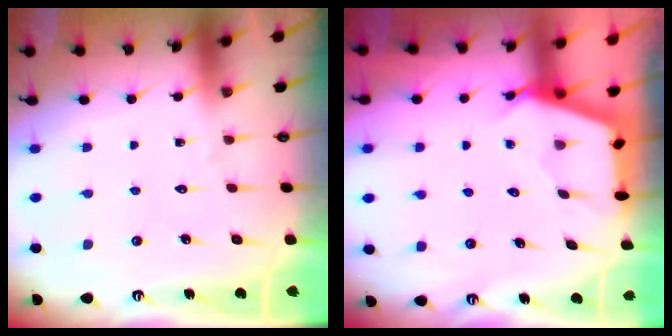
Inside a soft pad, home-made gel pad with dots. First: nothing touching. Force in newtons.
{"total": 2.7, "press": 2.7, "slide": 0.4}